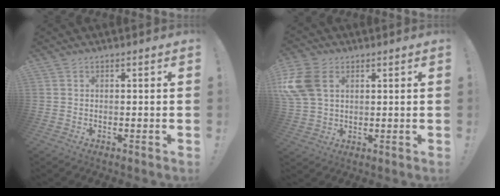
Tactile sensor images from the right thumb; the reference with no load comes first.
{"total": 13.6, "force": [3.8, 9.3, 9.1], "torque": [-0.181, -0.004, 0.077]}